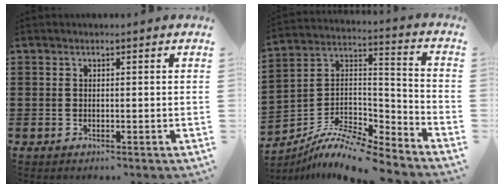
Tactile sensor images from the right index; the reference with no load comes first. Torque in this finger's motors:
{"motor_torque": [1.11, -1.04, 0.19, 0.06]}